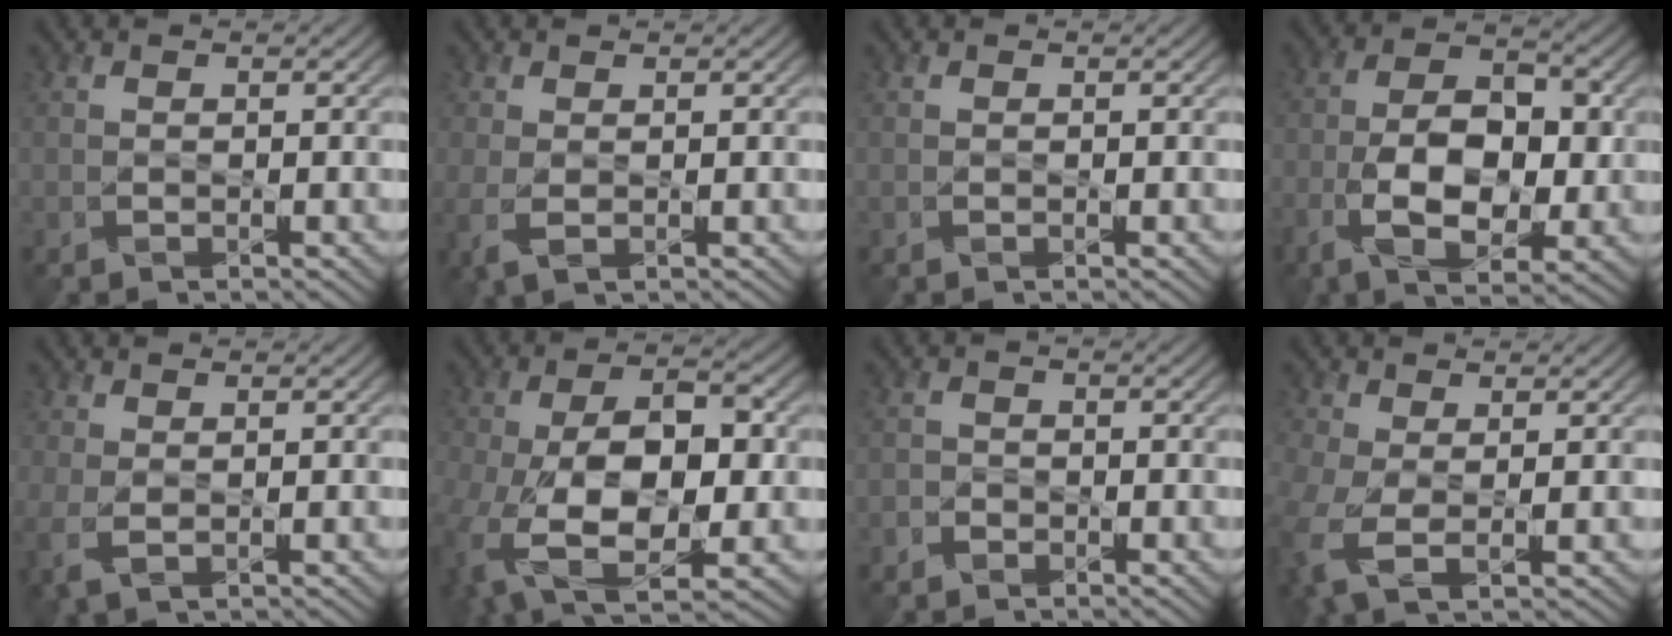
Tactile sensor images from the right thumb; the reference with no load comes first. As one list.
[{"total": 2.7, "force": [-0.2, 1.5, 2.3], "torque": [-0.068, -0.007, -0.004]}, {"total": 0.0}, {"total": 10.8, "force": [-2.5, 6.0, 8.6], "torque": [-0.168, -0.004, -0.047]}, {"total": 2.7, "force": [0.1, 1.3, 2.3], "torque": [-0.070, -0.004, 0.000]}, {"total": 15.5, "force": [-4.3, 8.5, 12.3], "torque": [-0.239, -0.025, -0.058]}, {"total": 1.5, "force": [-1.0, 1.1, 0.3], "torque": [-0.002, 0.002, -0.023]}, {"total": 6.4, "force": [-1.6, 3.5, 5.1], "torque": [-0.140, -0.021, -0.035]}]